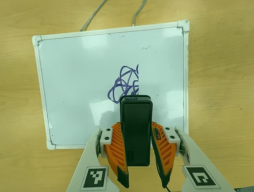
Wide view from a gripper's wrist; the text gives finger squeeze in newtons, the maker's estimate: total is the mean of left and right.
{"total": 8.4, "left": 5.9, "right": 10.9}